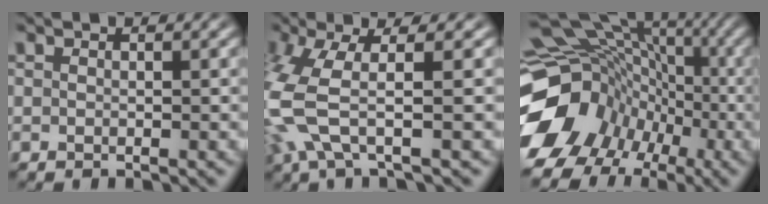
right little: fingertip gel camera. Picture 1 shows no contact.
{"total": 6.7, "force": [0.4, 3.6, 5.7], "torque": [-0.152, -0.010, 0.008]}
{"total": 17.8, "force": [-2.0, 14.6, 9.9], "torque": [-0.177, -0.050, -0.026]}